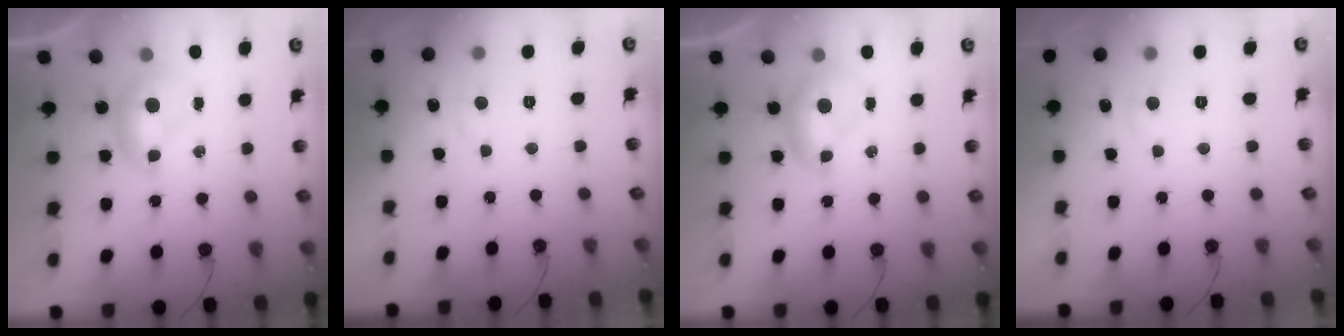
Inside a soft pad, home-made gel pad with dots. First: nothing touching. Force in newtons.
{"total": 1.6, "press": 1.5, "slide": 0.6}
{"total": 0.0}
{"total": 0.9, "press": 0.6, "slide": 0.7}